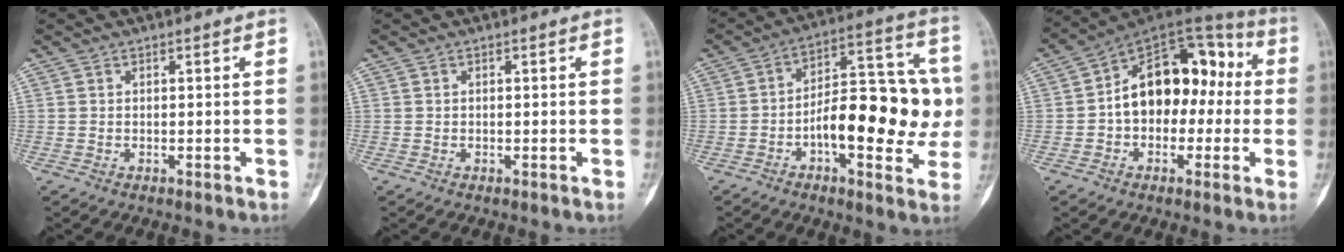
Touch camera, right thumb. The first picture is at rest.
{"total": 0.0}
{"total": 19.0, "force": [-2.5, 8.6, 16.8], "torque": [-0.214, 0.036, -0.040]}
{"total": 17.7, "force": [0.2, 11.7, 13.3], "torque": [-0.151, 0.053, -0.008]}